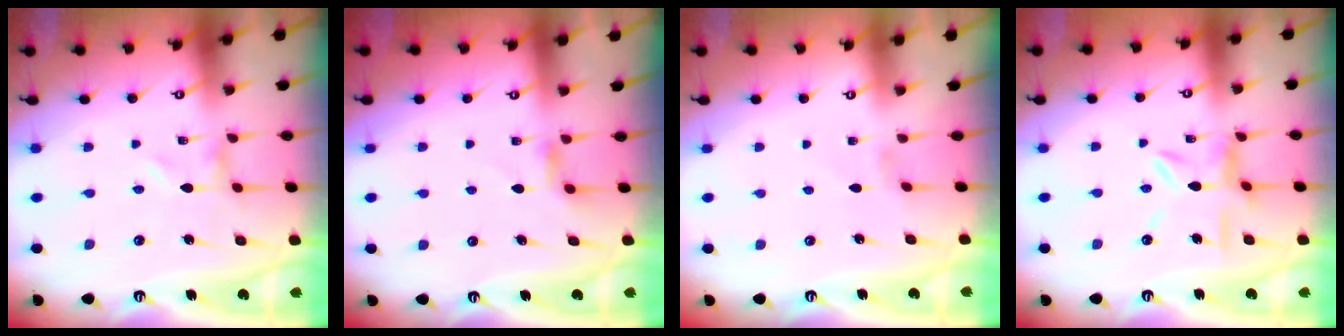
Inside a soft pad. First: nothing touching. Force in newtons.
{"total": 4.4, "press": 4.3, "slide": 0.6}
{"total": 0.0}
{"total": 8.1, "press": 8.1, "slide": 0.8}